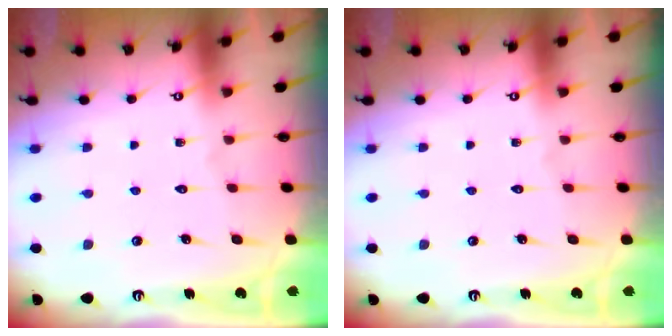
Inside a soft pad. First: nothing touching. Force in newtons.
{"total": 0.0}